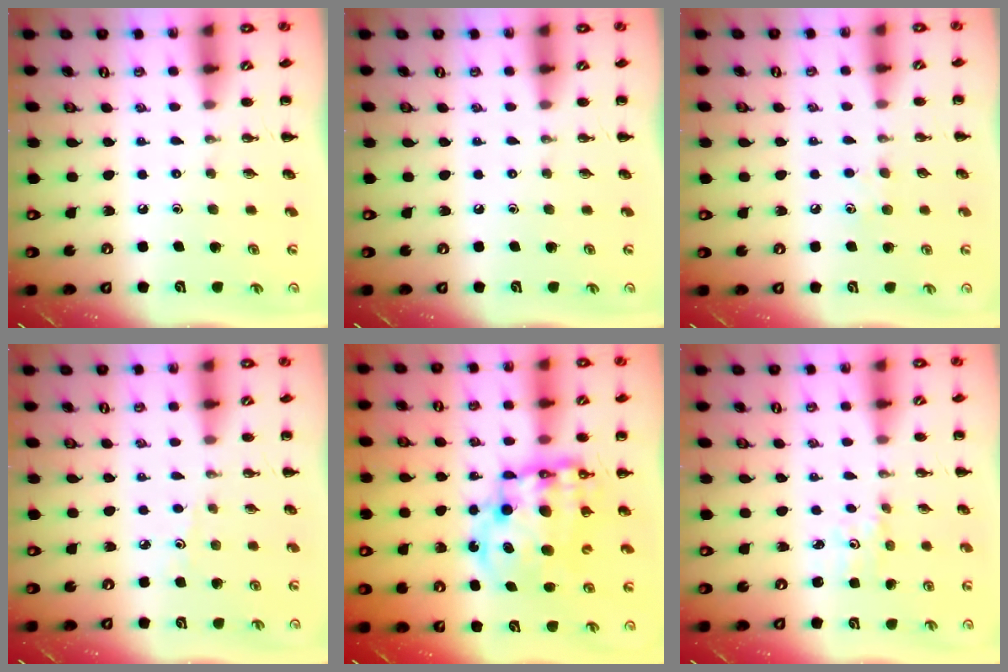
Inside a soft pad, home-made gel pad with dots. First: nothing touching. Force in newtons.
{"total": 0.0}
{"total": 4.6, "press": 4.4, "slide": 1.4}
{"total": 2.5, "press": 2.4, "slide": 0.8}
{"total": 15.6, "press": 15.1, "slide": 3.6}
{"total": 1.2, "press": 1.1, "slide": 0.4}